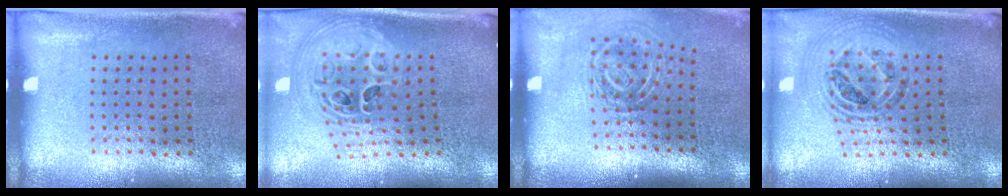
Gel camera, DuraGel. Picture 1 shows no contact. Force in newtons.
{"total": 2.8, "press": 2.0, "slide": 2.0}
{"total": 2.0, "press": 1.3, "slide": 1.5}
{"total": 1.2, "press": 1.1, "slide": 0.4}